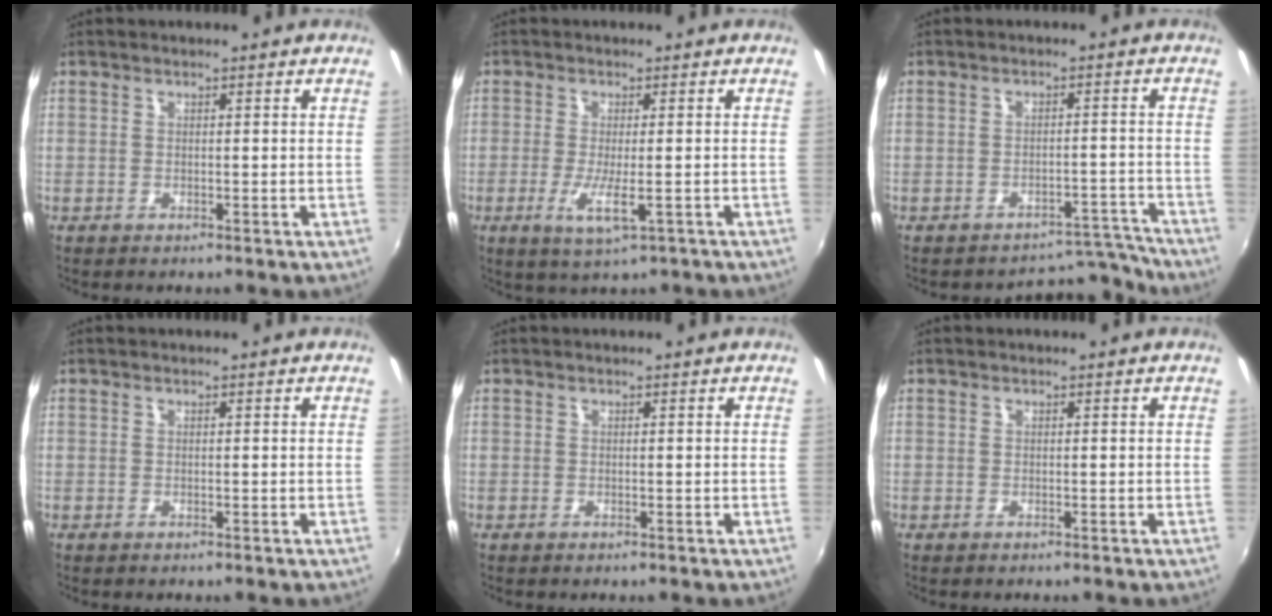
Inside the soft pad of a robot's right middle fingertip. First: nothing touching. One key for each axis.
{"total": 5.3, "fx": -2.2, "fy": 1.1, "fz": 4.7, "tx": -0.096, "ty": -0.016, "tz": -0.037}
{"total": 6.4, "fx": -6.2, "fy": 0.8, "fz": -1.2, "tx": 0.031, "ty": 0.035, "tz": -0.082}
{"total": 0.0}
{"total": 0.0}
{"total": 0.0}